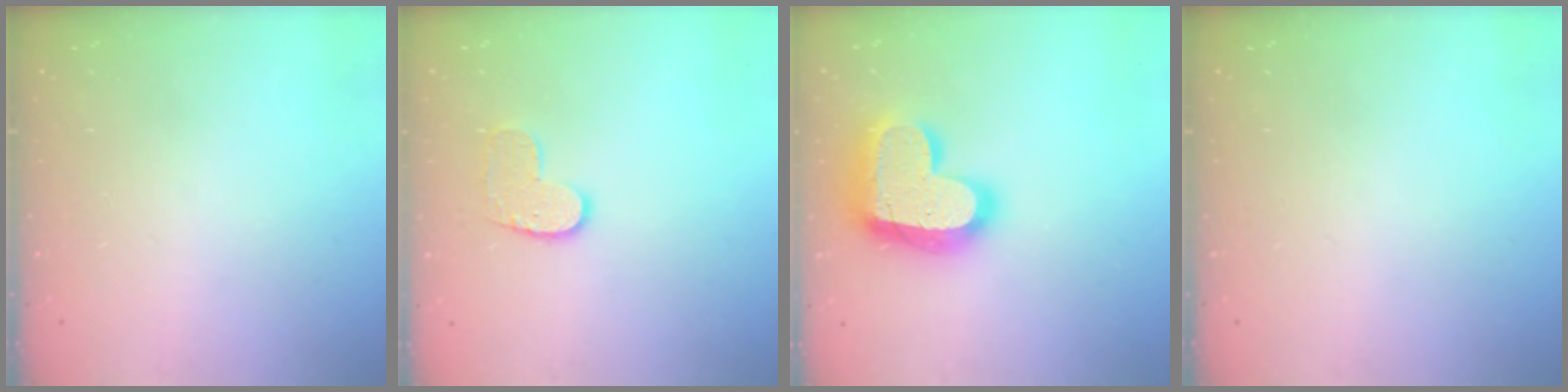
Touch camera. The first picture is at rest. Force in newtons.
{"total": 7.9, "press": 7.9, "slide": 0.3}
{"total": 22.1, "press": 22.0, "slide": 1.5}
{"total": 0.0}